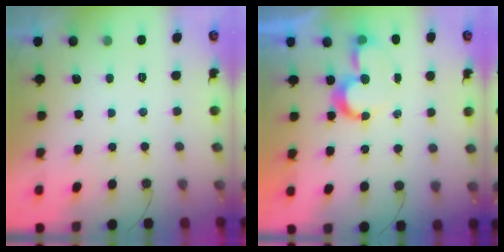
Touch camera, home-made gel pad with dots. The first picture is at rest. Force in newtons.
{"total": 8.8, "press": 8.7, "slide": 1.0}